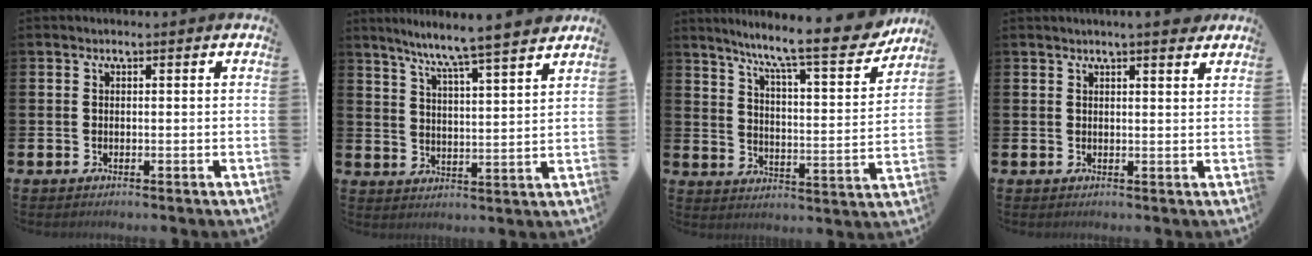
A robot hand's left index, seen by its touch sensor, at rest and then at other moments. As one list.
[{"total": 7.3, "force": [6.8, -1.0, 2.3], "torque": [-0.062, -0.053, 0.114]}, {"total": 11.3, "force": [9.3, 1.4, 6.2], "torque": [-0.127, -0.066, 0.147]}, {"total": 2.9, "force": [2.7, -0.1, 1.0], "torque": [-0.016, -0.013, 0.046]}]